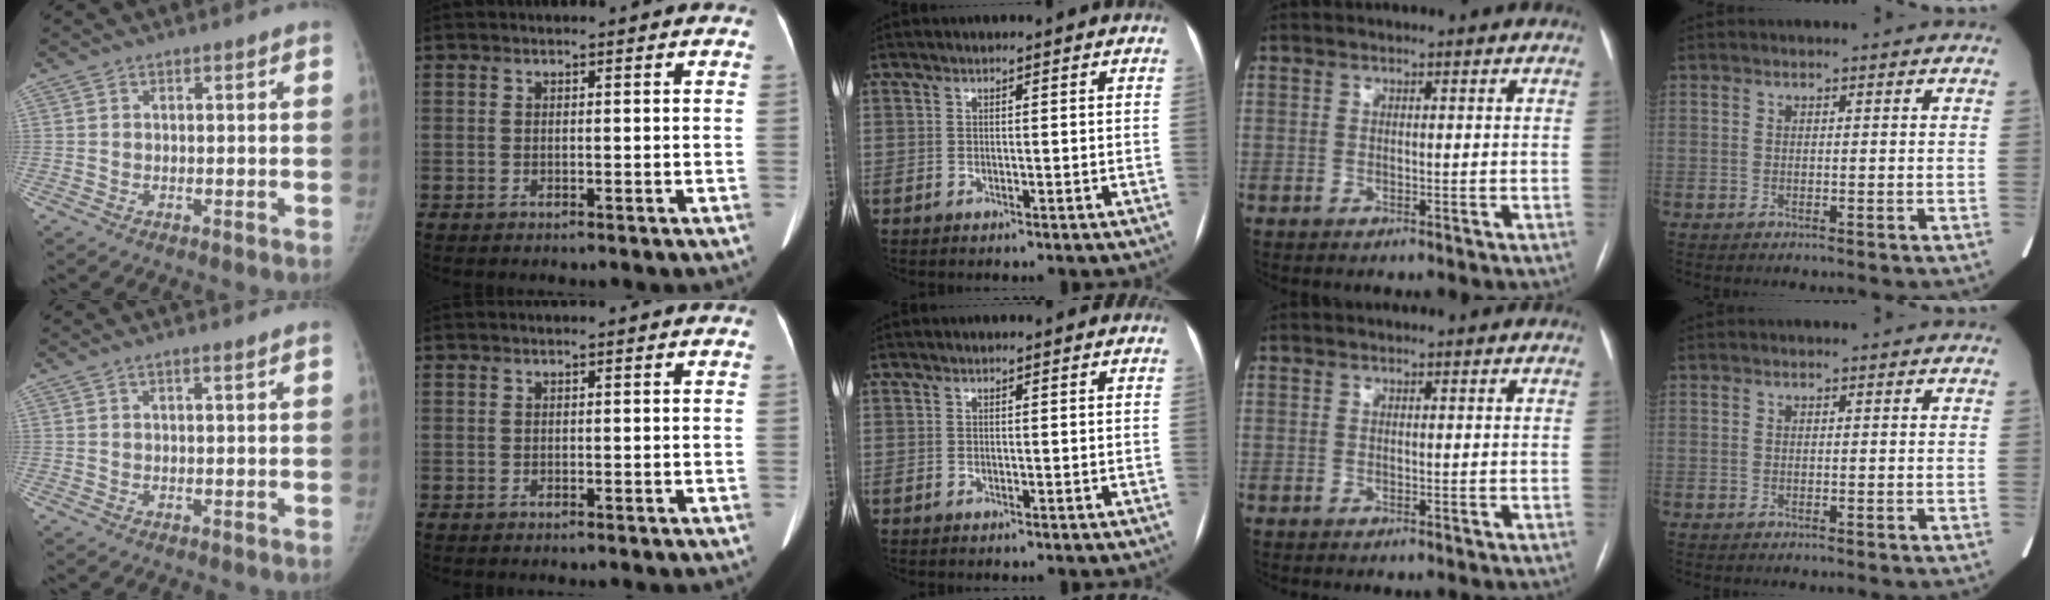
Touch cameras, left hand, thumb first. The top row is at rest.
{"thumb": {"total": 1.2, "force": [0.8, 0.2, 0.8], "torque": [-0.017, 0.002, 0.015]}}